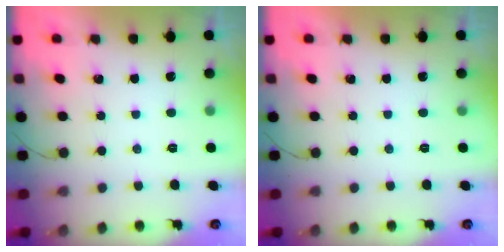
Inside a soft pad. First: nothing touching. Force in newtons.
{"total": 0.0}